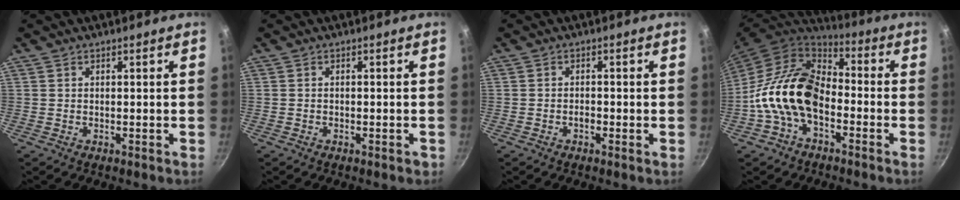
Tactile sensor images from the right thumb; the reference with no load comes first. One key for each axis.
{"total": 1.0, "fx": -0.6, "fy": 0.5, "fz": 0.6, "tx": -0.011, "ty": 0.006, "tz": -0.006}
{"total": 1.2, "fx": -0.6, "fy": 0.5, "fz": 0.9, "tx": -0.016, "ty": 0.004, "tz": -0.014}
{"total": 16.4, "fx": -4.2, "fy": 10.7, "fz": 11.7, "tx": -0.193, "ty": 0.050, "tz": -0.098}